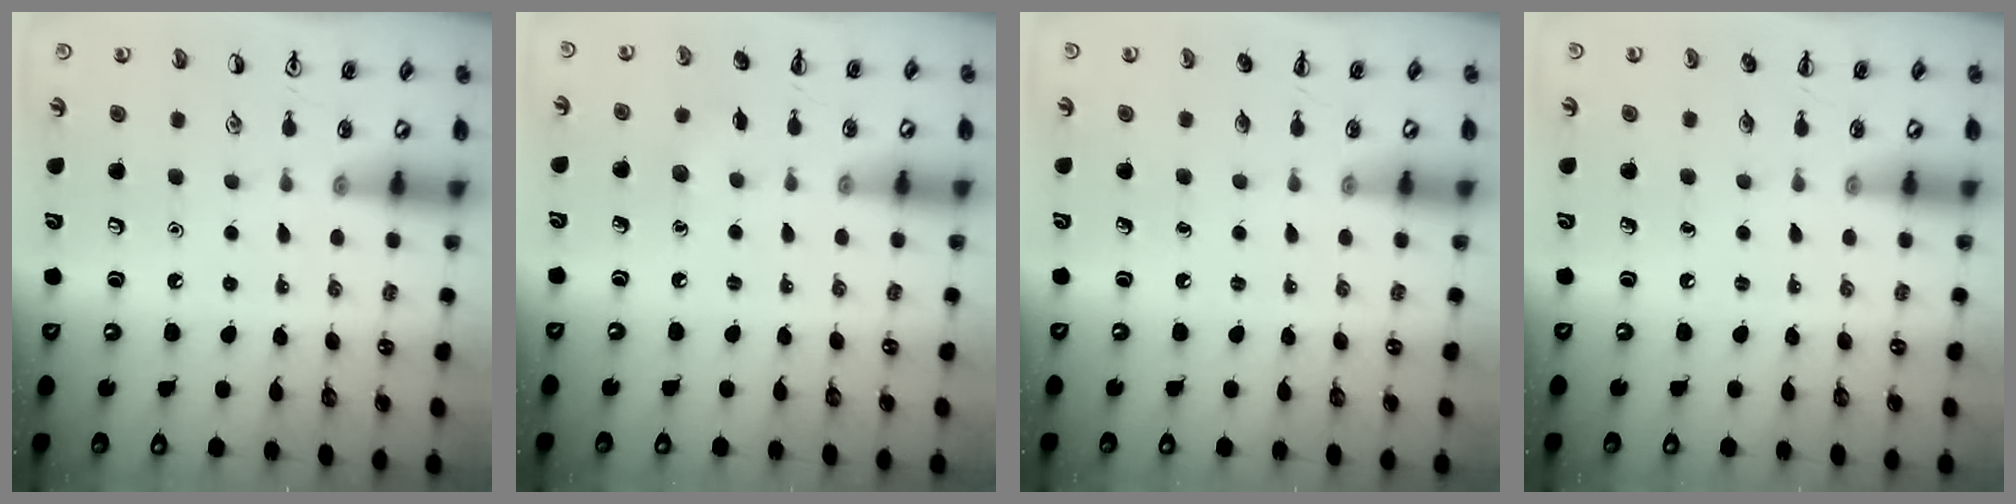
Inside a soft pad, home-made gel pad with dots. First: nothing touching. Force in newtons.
{"total": 4.0, "press": 3.8, "slide": 1.0}
{"total": 0.0}
{"total": 0.0}